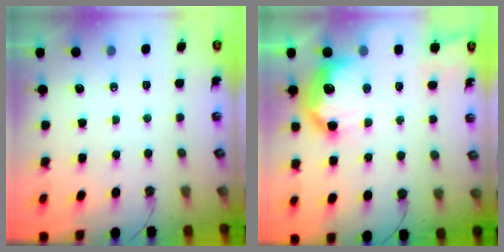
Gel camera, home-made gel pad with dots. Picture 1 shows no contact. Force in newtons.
{"total": 16.6, "press": 16.6, "slide": 1.3}